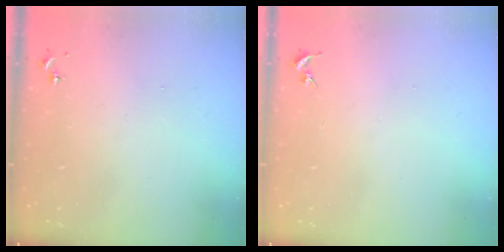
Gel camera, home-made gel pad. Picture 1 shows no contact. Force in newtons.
{"total": 0.0}